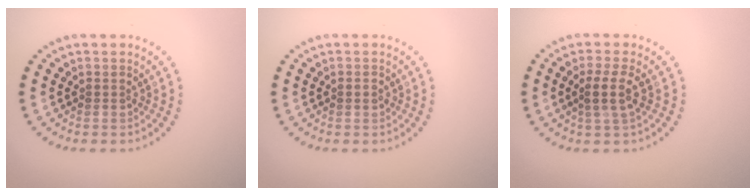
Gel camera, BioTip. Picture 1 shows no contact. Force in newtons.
{"total": 0.9, "press": 0.9, "slide": 0.1}
{"total": 2.5, "press": 2.1, "slide": 1.4}